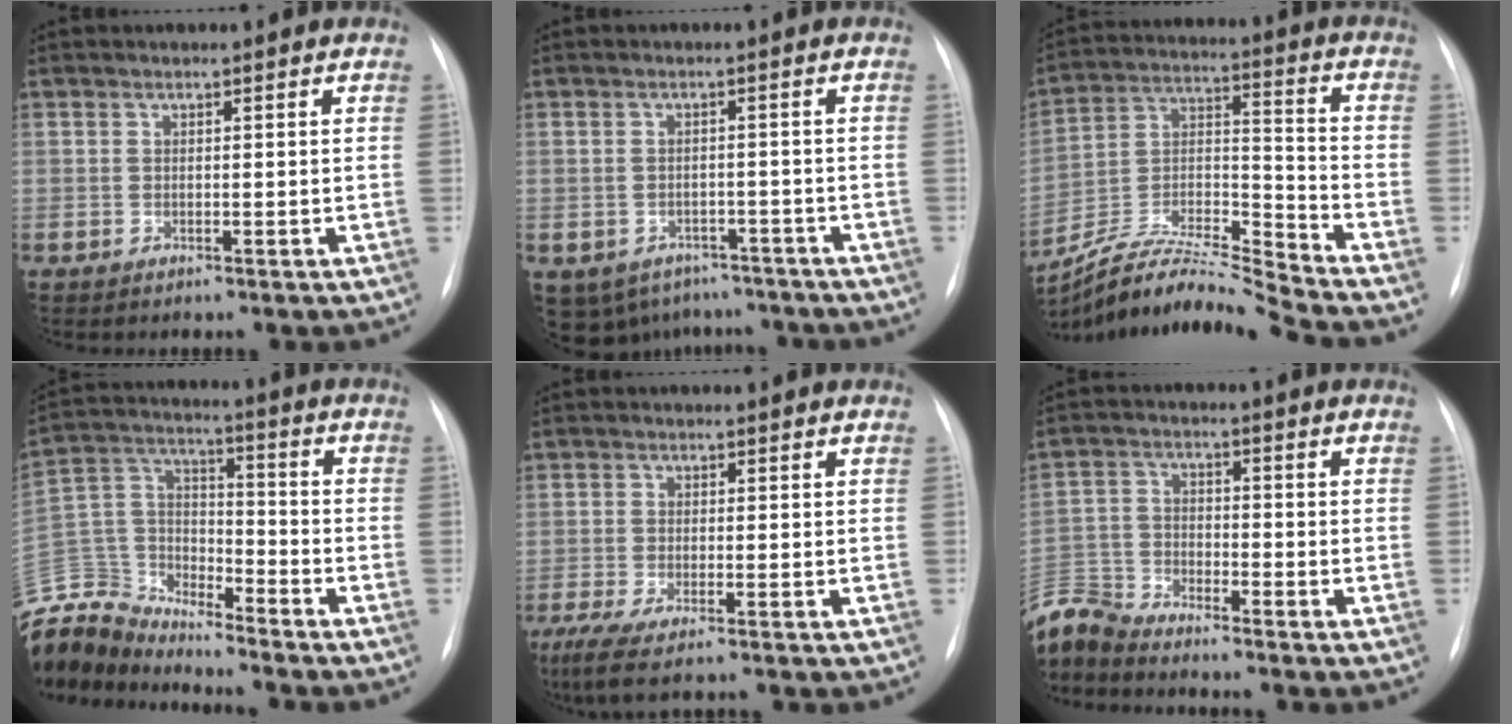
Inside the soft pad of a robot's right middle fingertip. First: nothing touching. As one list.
[{"total": 10.2, "force": [-7.1, 6.9, 2.4], "torque": [-0.050, 0.011, -0.080]}, {"total": 14.8, "force": [-14.1, -2.1, 3.8], "torque": [-0.067, 0.021, -0.263]}, {"total": 16.6, "force": [-15.9, 4.3, 2.3], "torque": [-0.072, 0.052, -0.293]}, {"total": 5.6, "force": [-4.0, 0.4, 3.8], "torque": [-0.074, -0.018, -0.071]}, {"total": 8.7, "force": [-8.6, 0.2, 1.1], "torque": [-0.039, 0.004, -0.175]}]